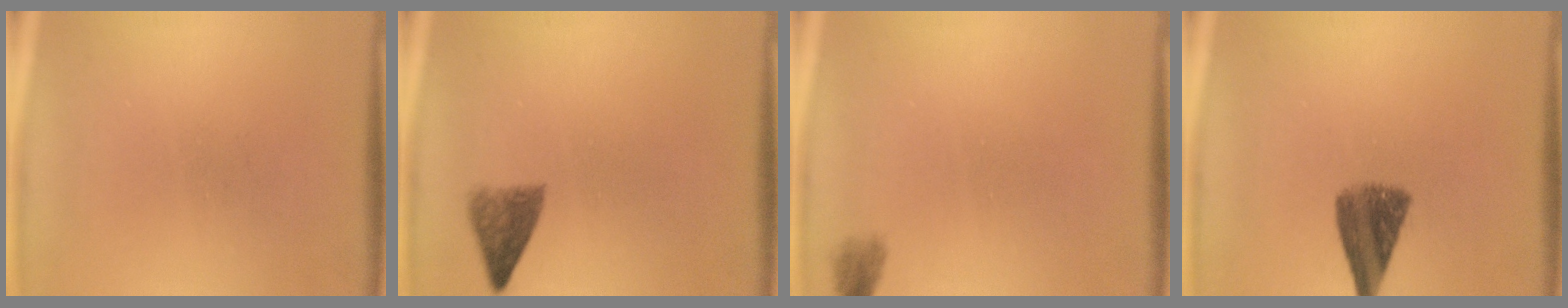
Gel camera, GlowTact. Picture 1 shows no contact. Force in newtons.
{"total": 3.5}
{"total": 1.3}
{"total": 7.3}